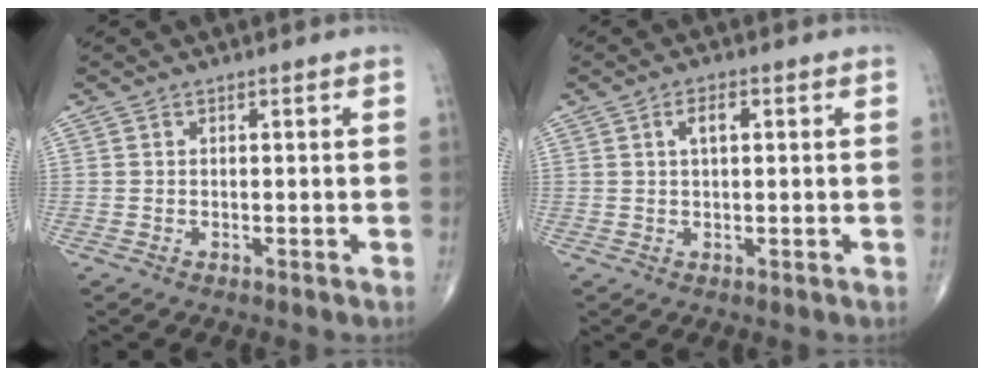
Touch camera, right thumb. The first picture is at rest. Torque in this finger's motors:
{"motor_torque": [0.87, 2.22, 0.79, 0.19, 0.01]}